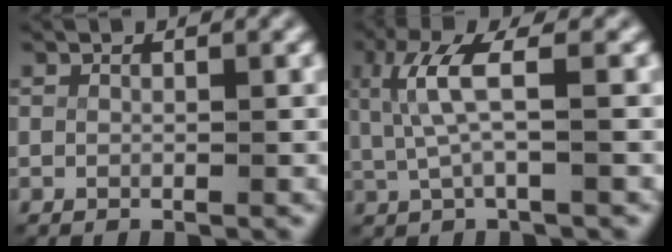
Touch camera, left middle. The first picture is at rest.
{"total": 4.3, "force": [0.7, 1.3, 4.0], "torque": [-0.088, 0.008, 0.013]}